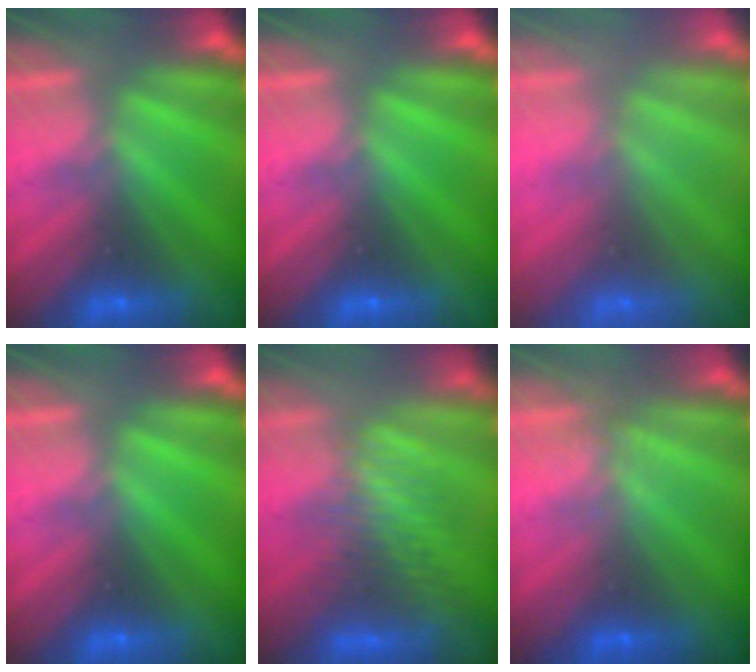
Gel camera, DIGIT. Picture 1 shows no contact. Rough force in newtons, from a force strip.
{"total": 0.0}
{"total": 3.4}
{"total": 0.0}
{"total": 3.1}
{"total": 1.1}